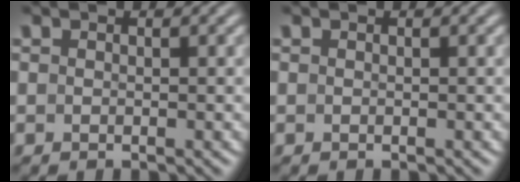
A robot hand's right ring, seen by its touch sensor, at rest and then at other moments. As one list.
[{"total": 0.0}]